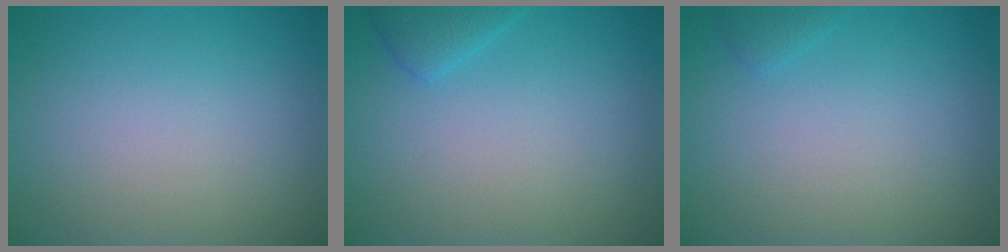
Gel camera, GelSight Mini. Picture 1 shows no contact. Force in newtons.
{"total": 1.5, "press": 1.5, "slide": 0.2}
{"total": 0.7, "press": 0.7, "slide": 0.1}